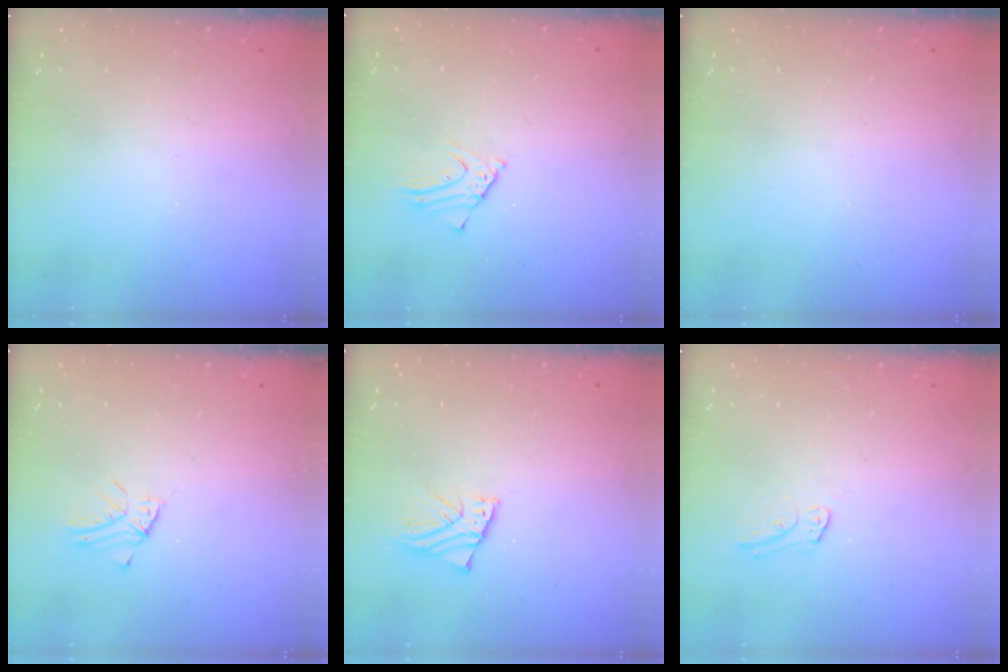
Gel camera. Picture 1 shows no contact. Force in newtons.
{"total": 3.4, "press": 3.4, "slide": 0.3}
{"total": 0.0}
{"total": 2.1, "press": 2.1, "slide": 0.2}
{"total": 2.5, "press": 2.5, "slide": 0.2}
{"total": 6.8, "press": 6.8, "slide": 0.4}